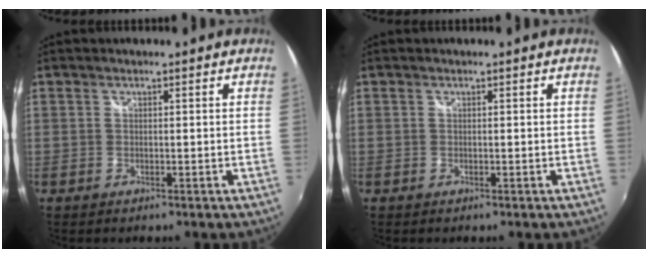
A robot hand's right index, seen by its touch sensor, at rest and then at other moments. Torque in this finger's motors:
{"motor_torque": [-0.11, 0.23, -0.03, 0.00]}